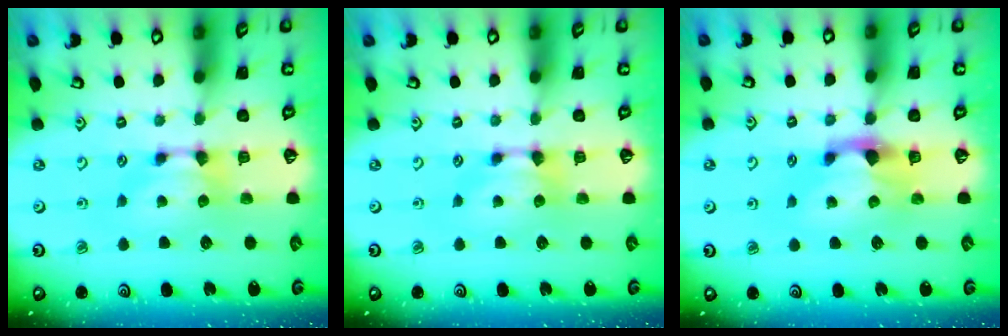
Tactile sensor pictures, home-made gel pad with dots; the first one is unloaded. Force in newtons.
{"total": 0.0}
{"total": 2.2, "press": 1.7, "slide": 1.4}